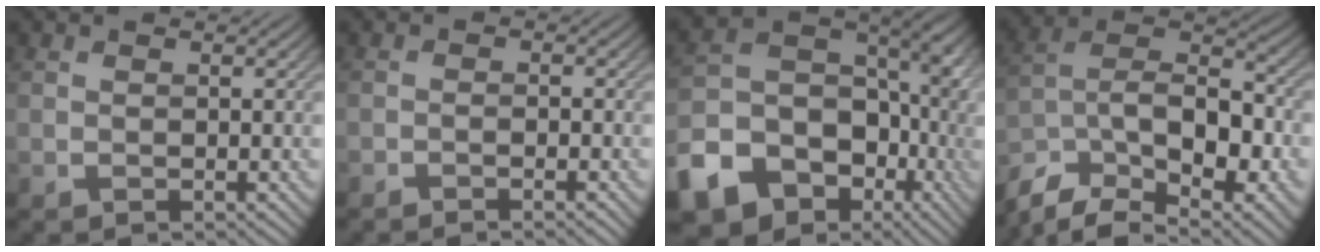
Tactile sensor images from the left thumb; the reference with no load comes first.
{"total": 1.5, "force": [-1.3, 0.0, 0.7], "torque": [-0.016, 0.004, -0.022]}
{"total": 18.1, "force": [-8.7, 13.8, 7.9], "torque": [-0.205, -0.039, -0.129]}
{"total": 14.2, "force": [-8.0, 7.3, 9.2], "torque": [-0.201, -0.020, -0.141]}